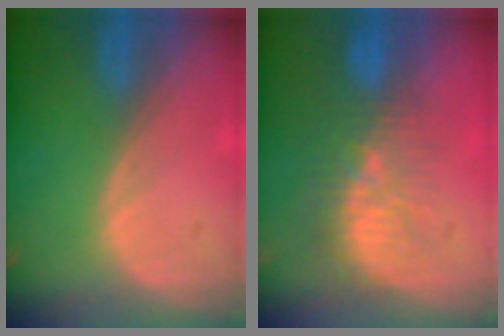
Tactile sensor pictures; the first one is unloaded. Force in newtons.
{"total": 9.3, "press": 8.6, "slide": 3.6}